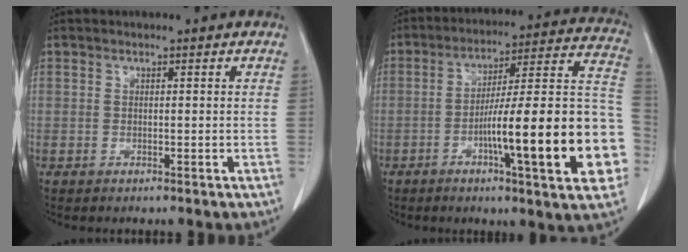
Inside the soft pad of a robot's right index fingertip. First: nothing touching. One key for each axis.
{"total": 22.9, "fx": -6.3, "fy": 2.2, "fz": 21.9, "tx": -0.233, "ty": 0.023, "tz": -0.086}